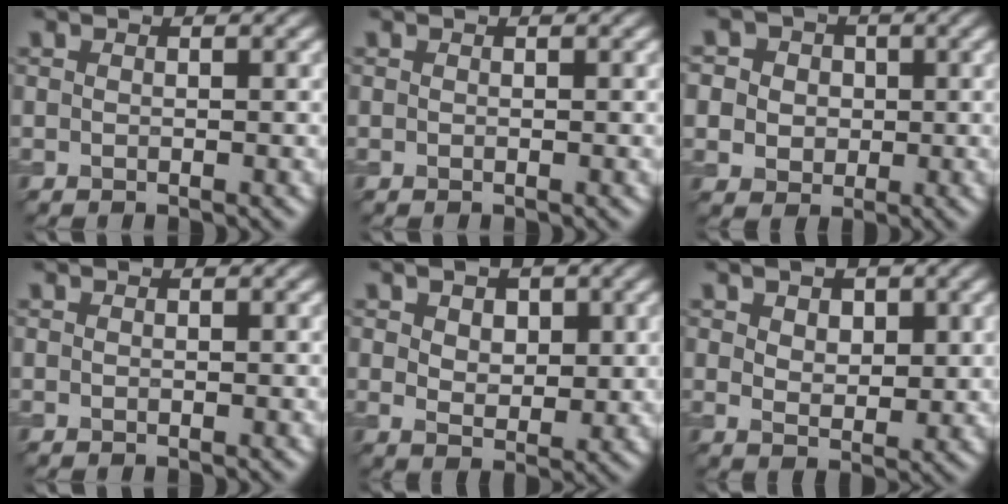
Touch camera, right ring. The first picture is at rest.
{"total": 0.0}
{"total": 8.3, "force": [2.6, 7.3, 3.1], "torque": [-0.077, 0.031, 0.024]}
{"total": 0.0}
{"total": 3.7, "force": [1.2, 2.5, 2.5], "torque": [-0.042, -0.004, 0.018]}
{"total": 3.4, "force": [1.4, 2.2, 2.2], "torque": [-0.036, -0.003, 0.023]}